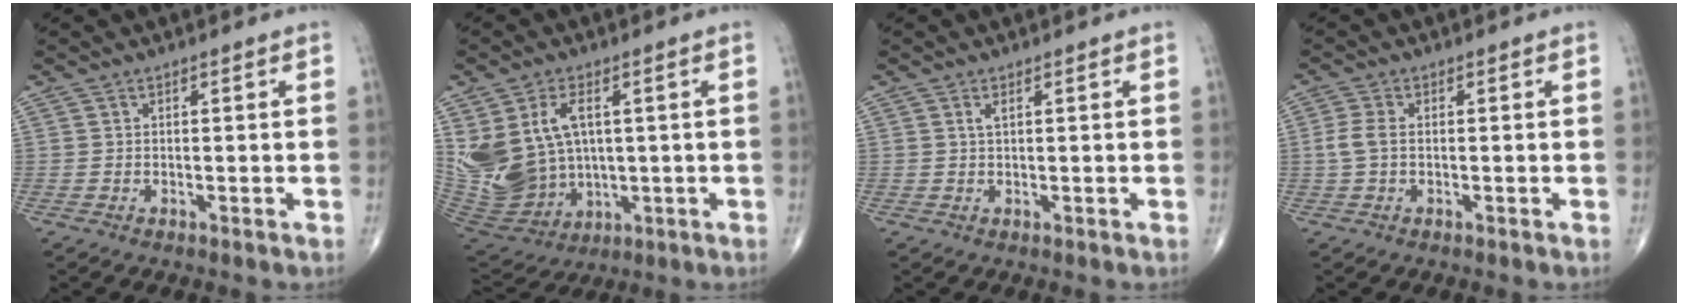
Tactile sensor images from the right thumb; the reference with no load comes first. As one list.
[{"total": 15.9, "force": [3.2, 10.7, 11.3], "torque": [-0.236, -0.013, 0.089]}, {"total": 1.0, "force": [0.5, 0.3, 0.9], "torque": [-0.019, 0.003, 0.009]}, {"total": 3.1, "force": [0.0, 1.8, 2.6], "torque": [-0.068, 0.005, -0.005]}]